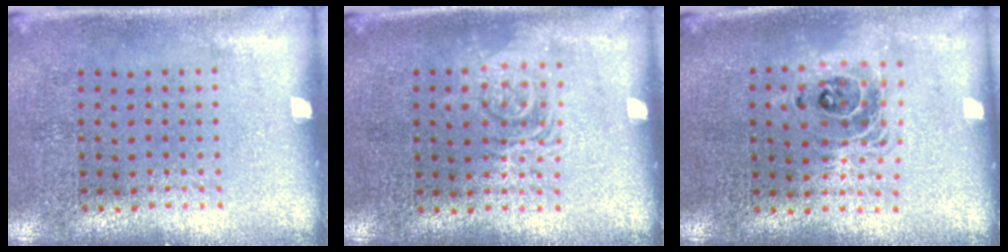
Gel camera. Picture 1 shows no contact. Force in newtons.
{"total": 1.2, "press": 1.2, "slide": 0.2}
{"total": 1.5, "press": 1.3, "slide": 0.9}